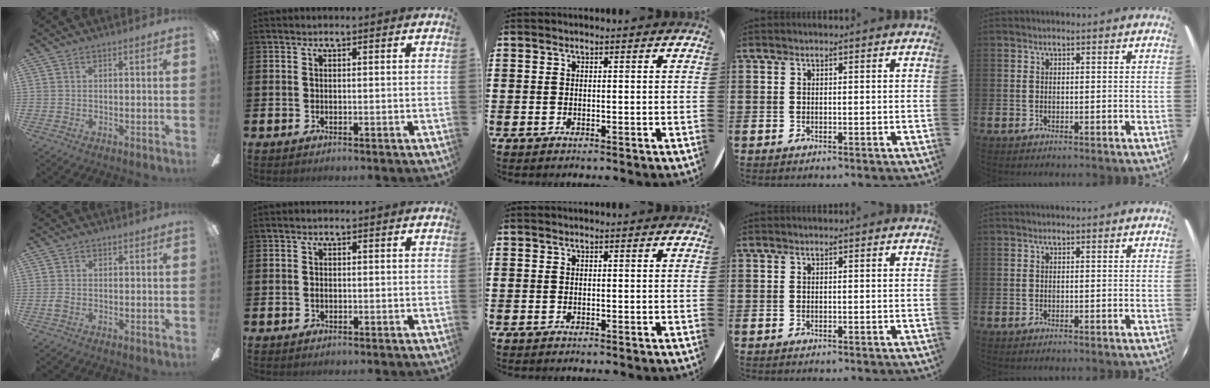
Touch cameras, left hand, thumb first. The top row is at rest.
{"thumb": {"total": 1.3, "force": [-0.4, 0.9, 0.8], "torque": [-0.014, 0.002, -0.007]}, "index": {"total": 0.7, "force": [-0.3, 0.5, 0.3], "torque": [0.003, -0.002, -0.008]}}